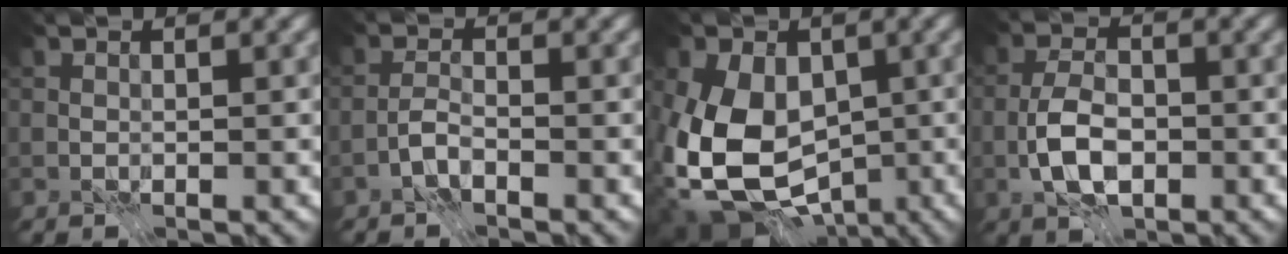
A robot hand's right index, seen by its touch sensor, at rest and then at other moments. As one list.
[{"total": 1.9, "force": [-1.7, 0.4, 0.9], "torque": [-0.015, 0.005, -0.041]}, {"total": 14.2, "force": [-2.6, 10.1, 9.6], "torque": [-0.165, -0.017, -0.047]}, {"total": 5.1, "force": [-2.1, 2.7, 3.8], "torque": [-0.071, 0.001, -0.046]}]